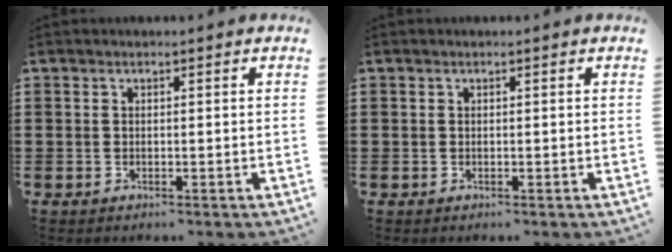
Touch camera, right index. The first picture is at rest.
{"total": 0.0}